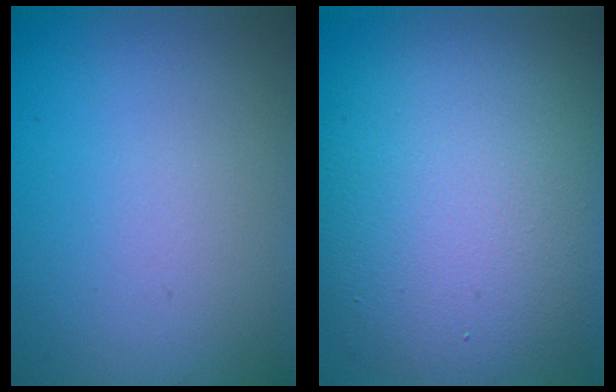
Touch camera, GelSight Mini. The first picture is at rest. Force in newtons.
{"total": 11.7, "press": 11.7, "slide": 0.6}